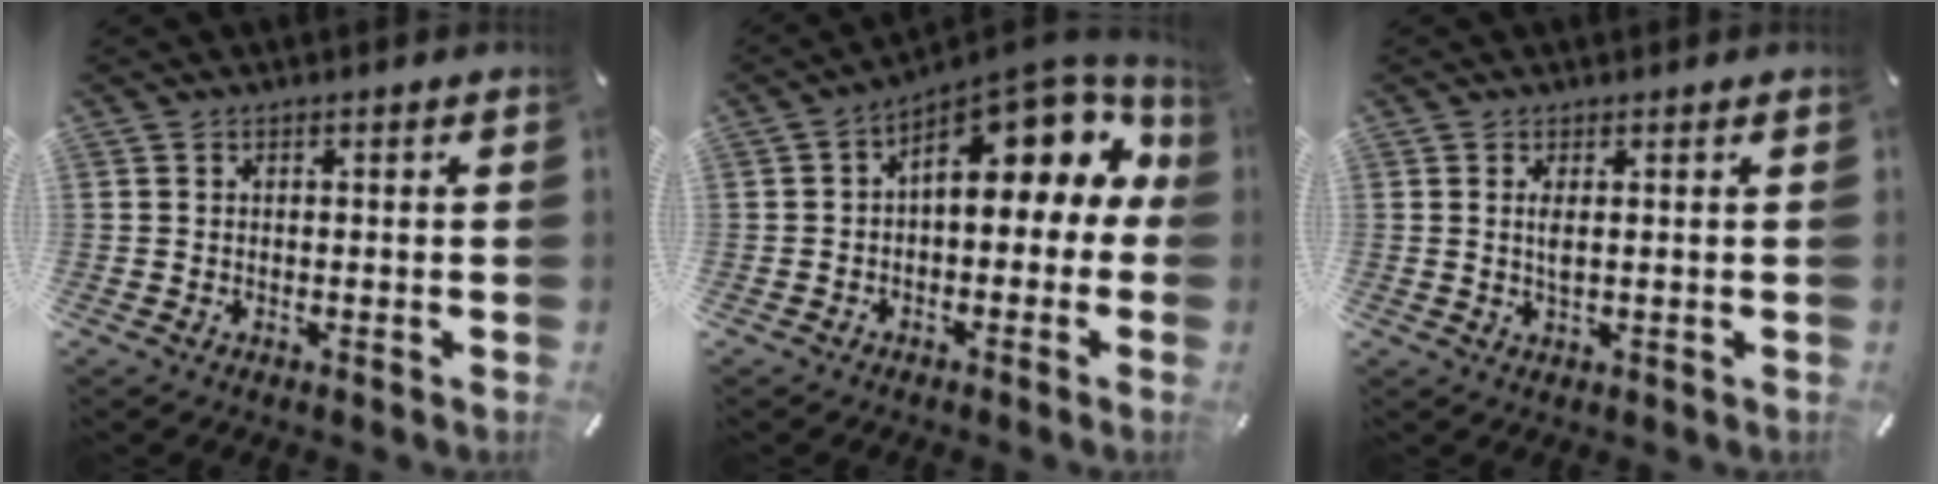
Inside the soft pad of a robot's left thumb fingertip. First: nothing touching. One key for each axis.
{"total": 13.6, "fx": 5.2, "fy": 7.1, "fz": 10.4, "tx": -0.139, "ty": -0.048, "tz": 0.088}
{"total": 2.5, "fx": 0.6, "fy": 0.6, "fz": 2.4, "tx": -0.057, "ty": -0.001, "tz": 0.006}